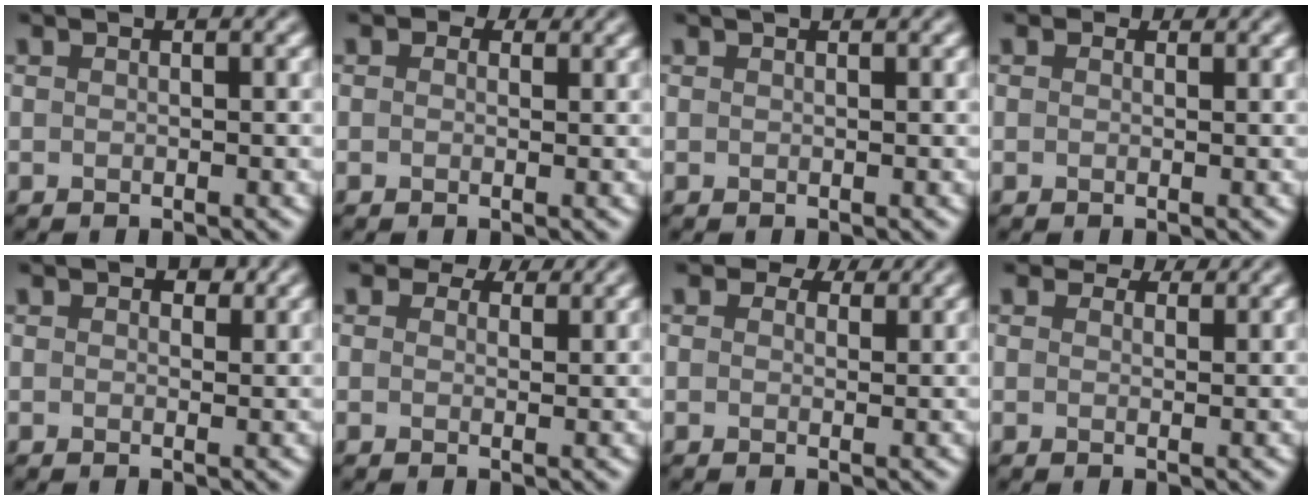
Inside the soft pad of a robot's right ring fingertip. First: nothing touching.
{"total": 1.5, "force": [0.8, 1.0, 0.7], "torque": [-0.008, -0.002, 0.002]}
{"total": 0.8, "force": [0.8, 0.1, 0.3], "torque": [-0.004, -0.001, 0.007]}
{"total": 0.6, "force": [0.4, 0.4, 0.2], "torque": [-0.001, -0.004, 0.000]}
{"total": 1.2, "force": [0.7, 0.8, 0.6], "torque": [-0.005, -0.002, 0.007]}
{"total": 3.6, "force": [2.7, 1.7, 1.5], "torque": [-0.029, -0.002, 0.029]}
{"total": 3.1, "force": [2.3, 1.6, 1.4], "torque": [-0.027, -0.002, 0.022]}
{"total": 2.7, "force": [2.2, 1.2, 0.9], "torque": [-0.019, -0.002, 0.022]}